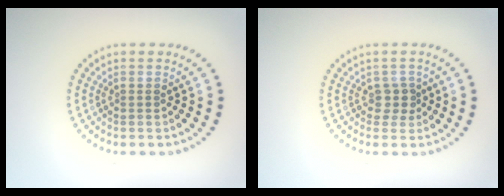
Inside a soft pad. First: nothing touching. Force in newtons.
{"total": 1.4, "press": 1.2, "slide": 0.9}